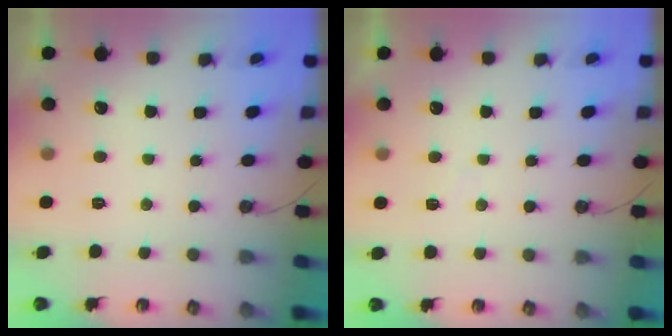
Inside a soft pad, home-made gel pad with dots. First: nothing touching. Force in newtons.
{"total": 4.8, "press": 4.8, "slide": 0.6}